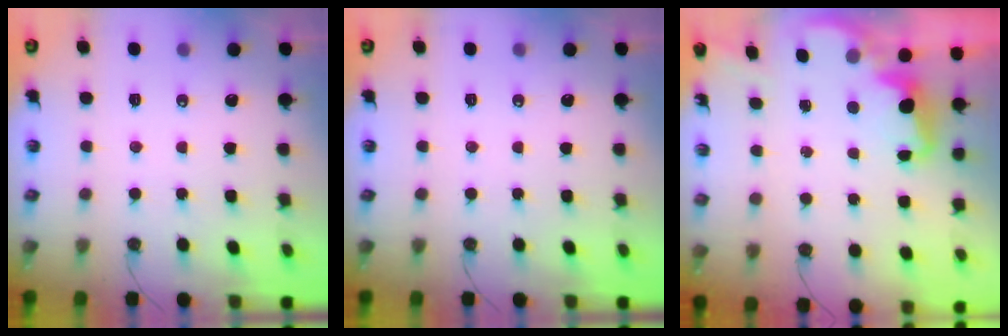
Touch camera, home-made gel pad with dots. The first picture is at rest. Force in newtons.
{"total": 0.0}
{"total": 2.5, "press": 2.5, "slide": 0.6}